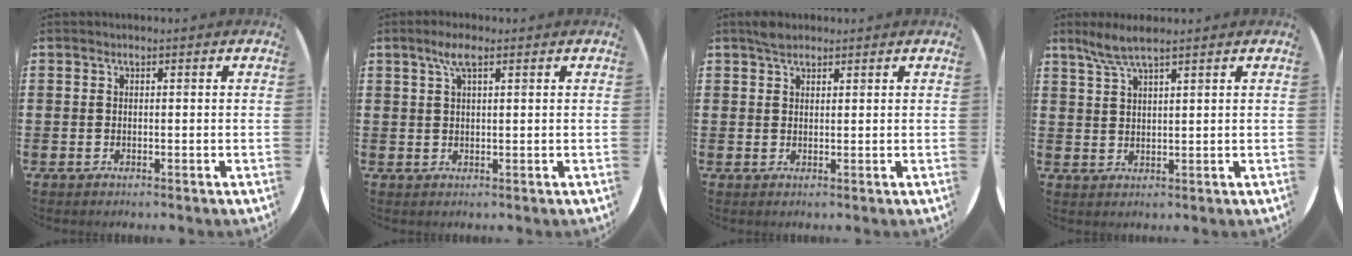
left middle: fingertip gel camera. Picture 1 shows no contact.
{"total": 3.2, "force": [1.7, 0.7, 2.6], "torque": [-0.053, 0.009, 0.028]}
{"total": 1.8, "force": [1.6, 0.8, 0.5], "torque": [-0.004, 0.002, 0.027]}
{"total": 4.1, "force": [3.3, 0.4, 2.4], "torque": [-0.054, 0.002, 0.058]}